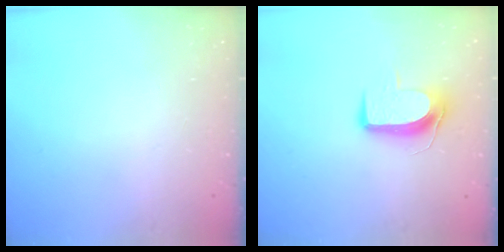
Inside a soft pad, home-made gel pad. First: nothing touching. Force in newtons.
{"total": 9.3, "press": 9.2, "slide": 0.9}